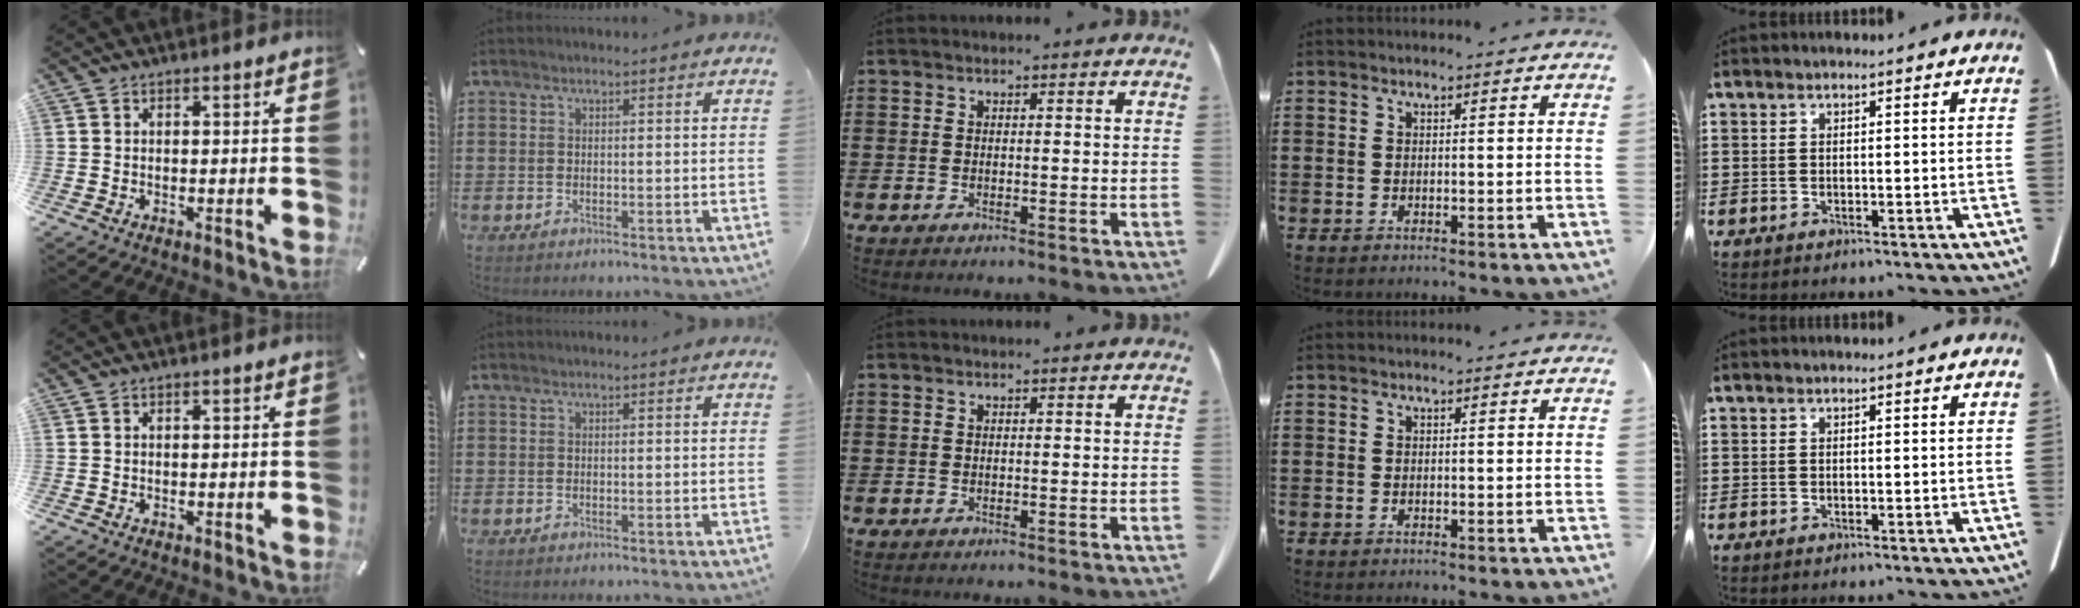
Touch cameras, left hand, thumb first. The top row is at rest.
{}